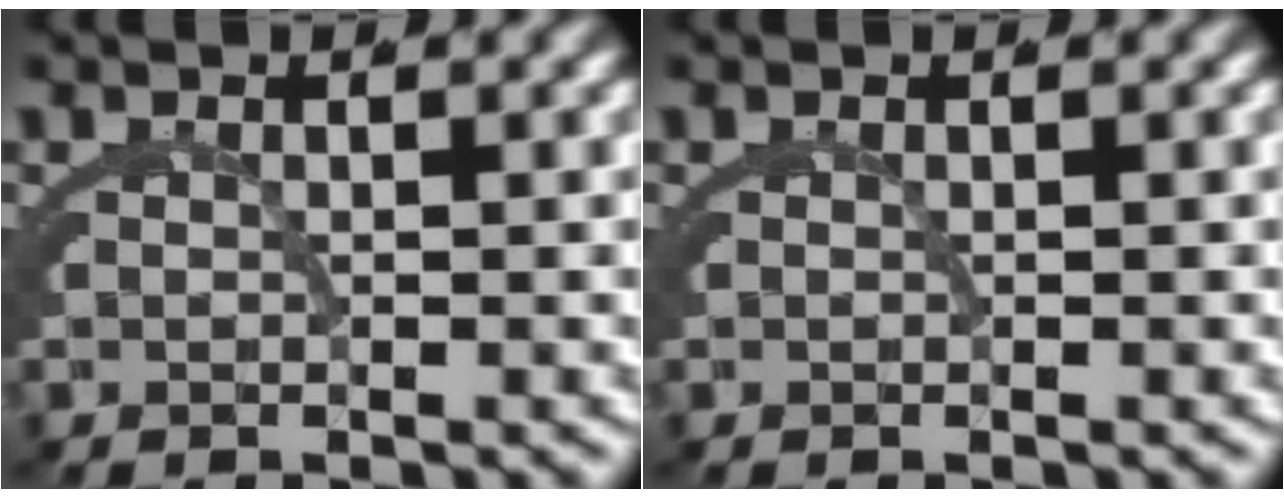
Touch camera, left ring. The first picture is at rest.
{"total": 0.0}